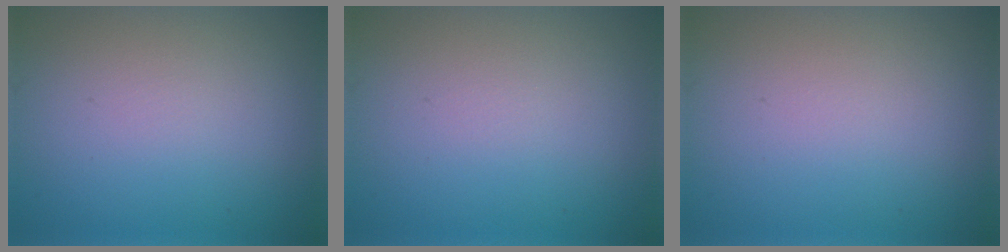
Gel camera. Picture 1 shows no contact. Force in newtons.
{"total": 0.0}
{"total": 0.0}